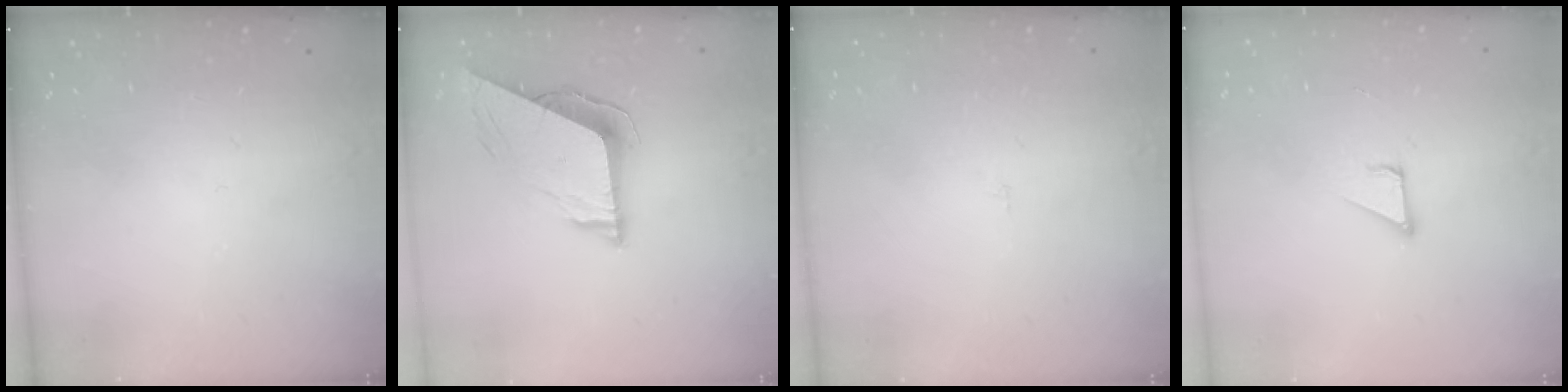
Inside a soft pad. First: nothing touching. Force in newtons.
{"total": 8.9, "press": 8.9, "slide": 1.2}
{"total": 1.6, "press": 1.6, "slide": 0.1}
{"total": 3.2, "press": 3.2, "slide": 0.2}